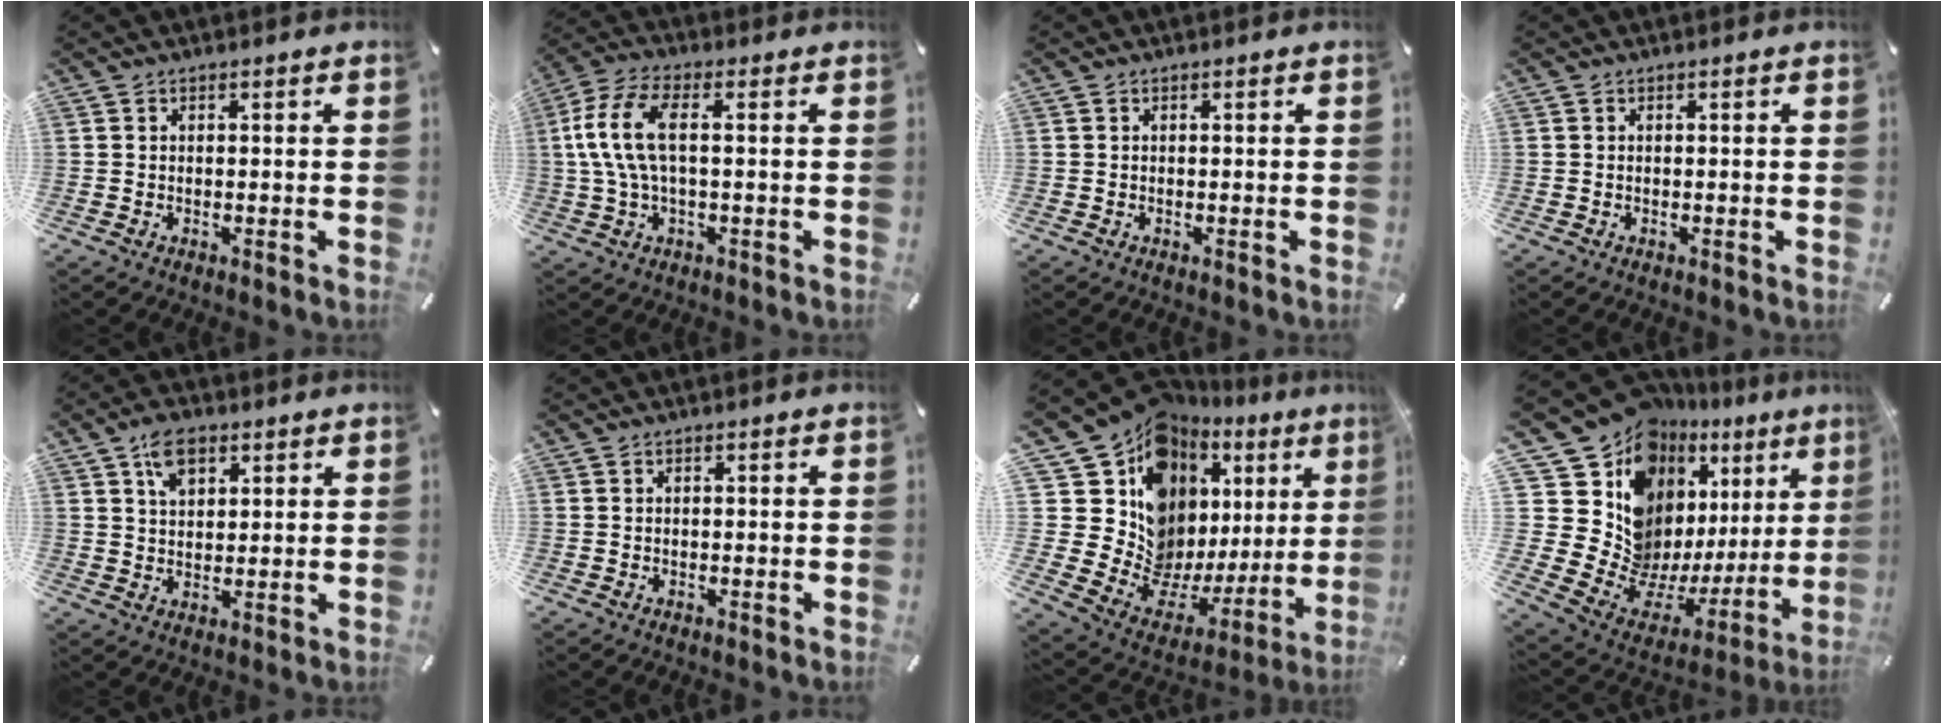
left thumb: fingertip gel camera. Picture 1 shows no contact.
{"total": 11.2, "force": [1.1, 4.7, 10.1], "torque": [-0.220, -0.007, 0.018]}
{"total": 0.0}
{"total": 0.0}
{"total": 6.7, "force": [3.5, 4.2, 3.8], "torque": [-0.070, 0.001, 0.065]}
{"total": 0.0}
{"total": 16.0, "force": [8.0, 11.6, 7.5], "torque": [-0.095, -0.127, 0.160]}
{"total": 17.2, "force": [9.6, 12.0, 7.9], "torque": [-0.063, -0.154, 0.200]}